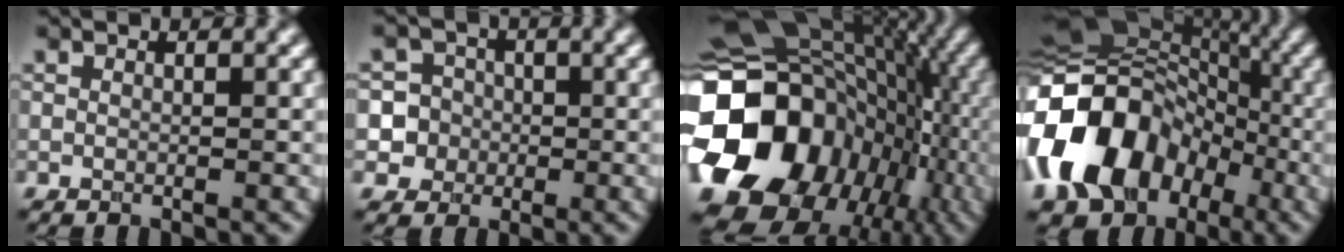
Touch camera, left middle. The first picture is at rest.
{"total": 5.3, "force": [-0.9, 5.2, 0.7], "torque": [0.011, 0.020, -0.029]}
{"total": 19.6, "force": [-3.6, 16.0, 10.7], "torque": [-0.235, -0.019, -0.052]}
{"total": 15.0, "force": [-5.4, 10.9, 8.9], "torque": [-0.176, -0.005, -0.111]}